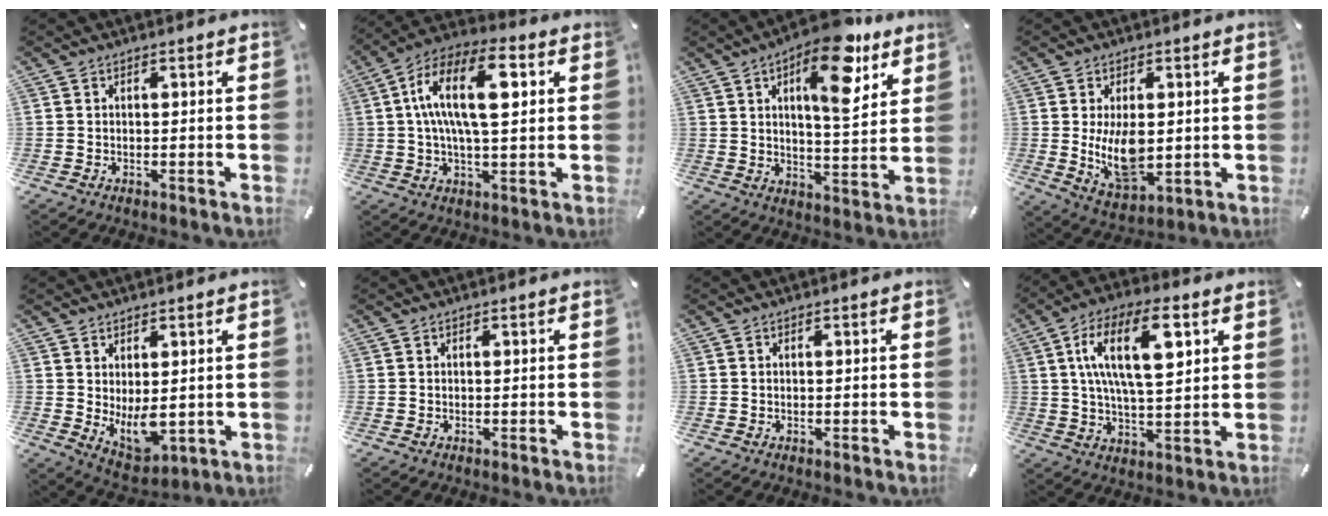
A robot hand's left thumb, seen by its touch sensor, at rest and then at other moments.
{"total": 16.0, "force": [3.6, 6.8, 14.0], "torque": [-0.264, -0.001, 0.054]}
{"total": 15.7, "force": [8.5, 5.9, 11.9], "torque": [-0.170, -0.042, 0.133]}
{"total": 10.7, "force": [0.5, 6.0, 8.9], "torque": [-0.164, -0.021, 0.007]}
{"total": 7.6, "force": [0.9, 4.5, 6.1], "torque": [-0.090, -0.018, 0.022]}
{"total": 0.0}
{"total": 0.0}
{"total": 16.5, "force": [5.7, 7.1, 13.7], "torque": [-0.249, 0.003, 0.090]}